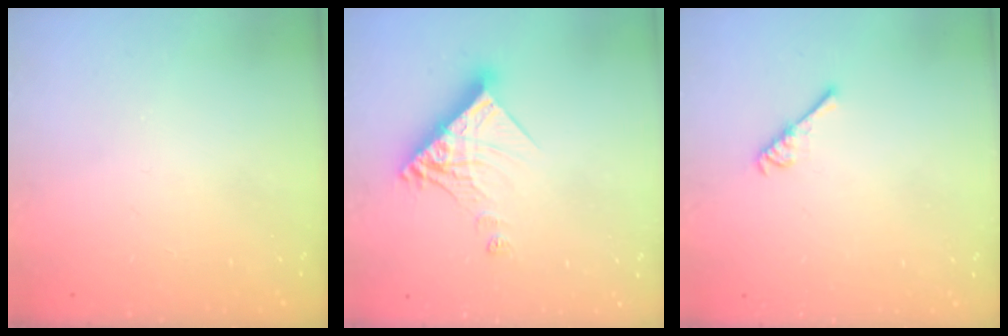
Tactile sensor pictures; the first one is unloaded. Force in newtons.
{"total": 13.9, "press": 13.9, "slide": 1.1}
{"total": 3.8, "press": 3.7, "slide": 0.6}